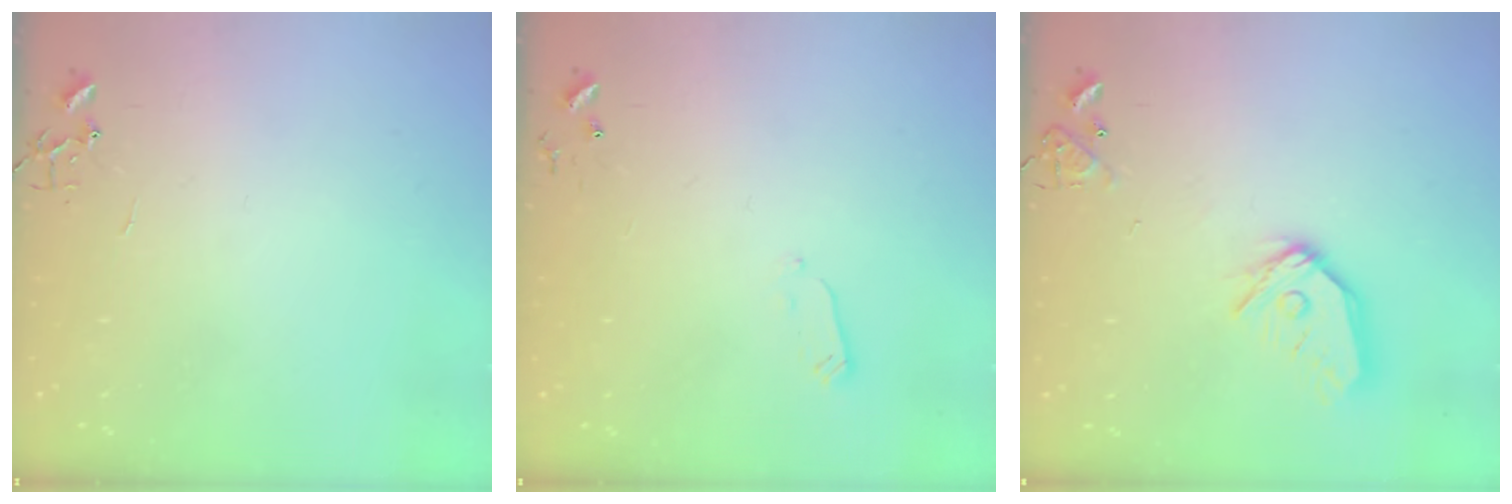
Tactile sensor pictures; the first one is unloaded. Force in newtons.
{"total": 2.4, "press": 2.3, "slide": 0.4}
{"total": 13.7, "press": 13.6, "slide": 1.7}